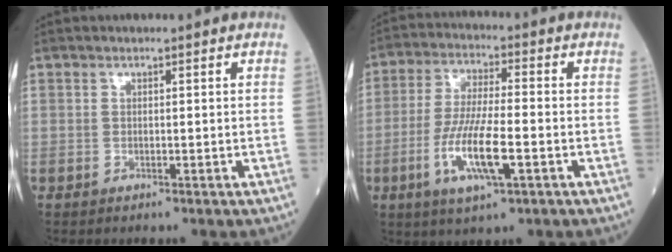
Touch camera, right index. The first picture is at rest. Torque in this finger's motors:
{"motor_torque": [0.42, -0.05, 0.30, 0.19]}